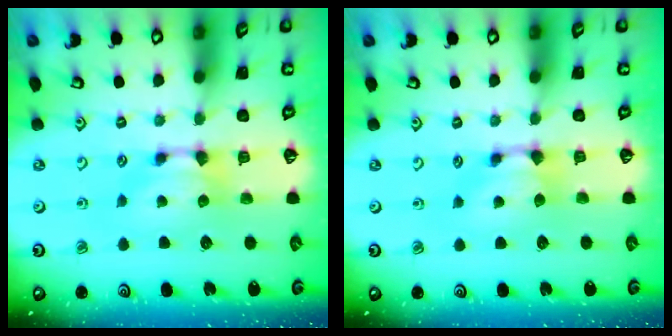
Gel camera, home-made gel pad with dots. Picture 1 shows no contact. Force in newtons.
{"total": 0.6, "press": 0.2, "slide": 0.5}